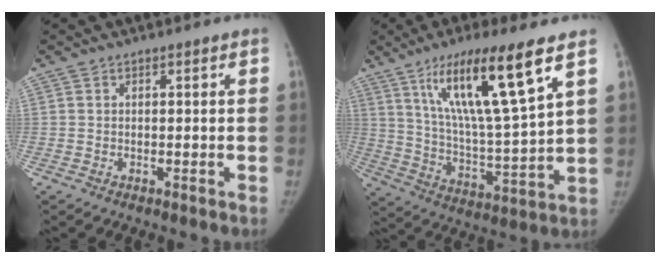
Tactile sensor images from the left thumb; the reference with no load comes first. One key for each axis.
{"total": 19.2, "fx": 10.0, "fy": 2.4, "fz": 16.2, "tx": -0.276, "ty": -0.049, "tz": 0.182}